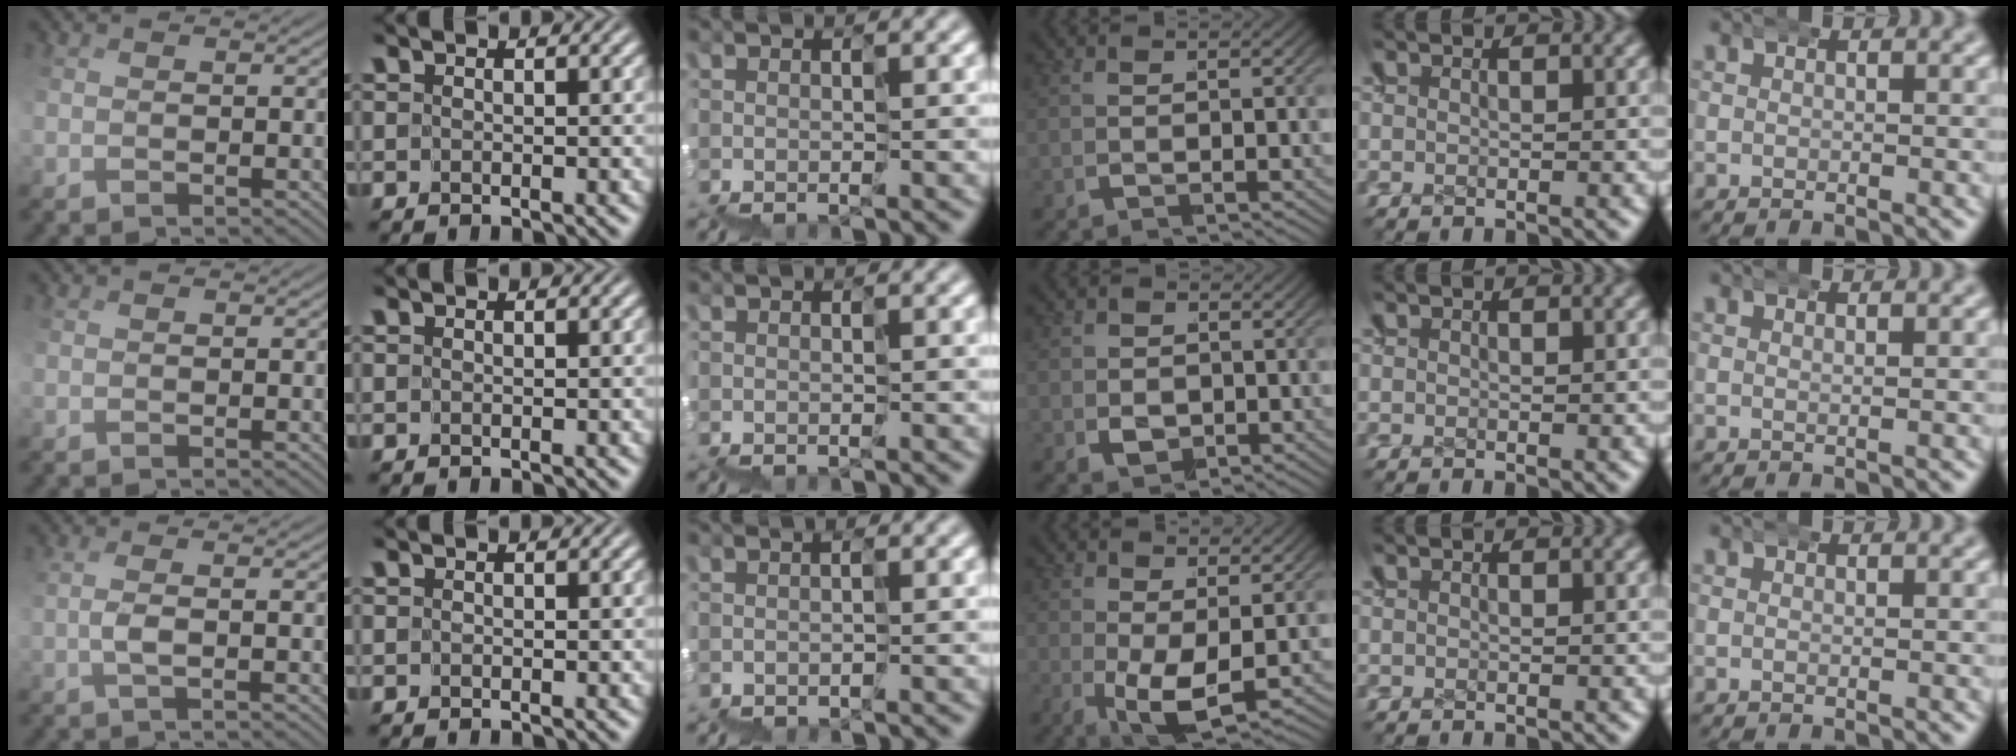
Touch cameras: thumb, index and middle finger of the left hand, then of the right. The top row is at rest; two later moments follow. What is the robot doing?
{"motion": "wrap", "object": "ethernet cable"}